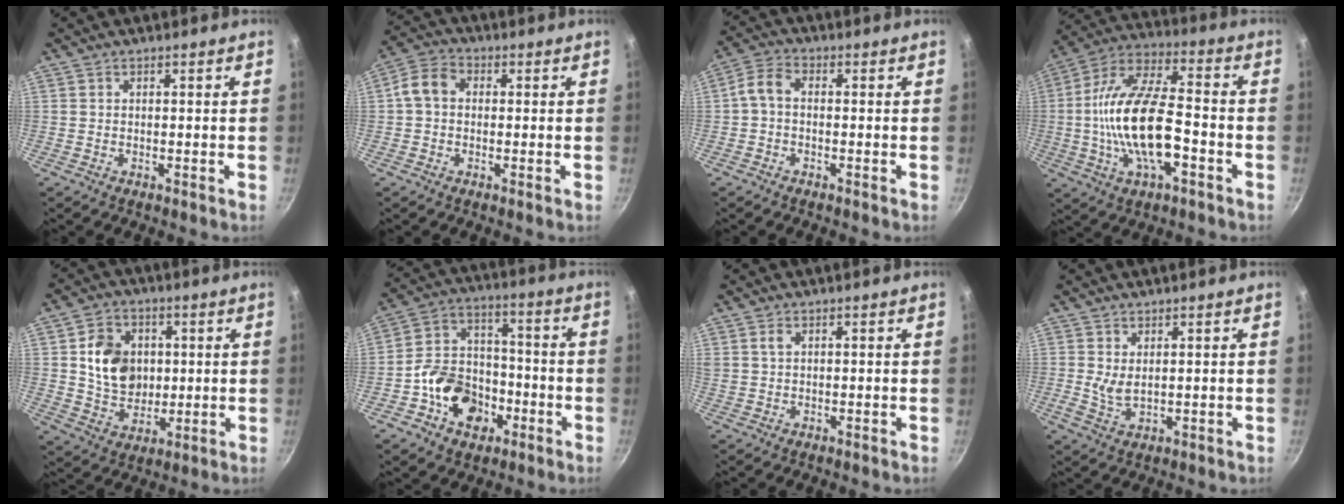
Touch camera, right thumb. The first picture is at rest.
{"total": 5.8, "force": [0.2, 4.6, 3.6], "torque": [-0.059, 0.018, -0.013]}
{"total": 4.1, "force": [-0.8, 2.5, 3.0], "torque": [-0.071, 0.023, -0.028]}
{"total": 18.9, "force": [-3.9, 8.1, 16.7], "torque": [-0.304, 0.034, -0.083]}
{"total": 11.7, "force": [1.8, 9.4, 6.6], "torque": [-0.082, -0.006, 0.035]}
{"total": 14.4, "force": [-5.4, 10.9, 7.7], "torque": [-0.104, 0.051, -0.096]}
{"total": 1.6, "force": [0.7, 1.0, 1.0], "torque": [-0.017, 0.000, 0.015]}
{"total": 3.4, "force": [0.9, 1.8, 2.7], "torque": [-0.047, -0.013, 0.021]}